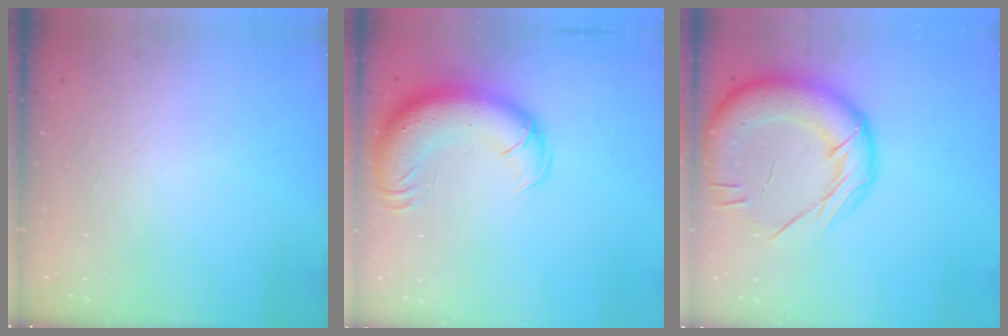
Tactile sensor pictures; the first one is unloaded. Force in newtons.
{"total": 20.1, "press": 19.5, "slide": 4.6}
{"total": 24.5, "press": 24.0, "slide": 4.6}